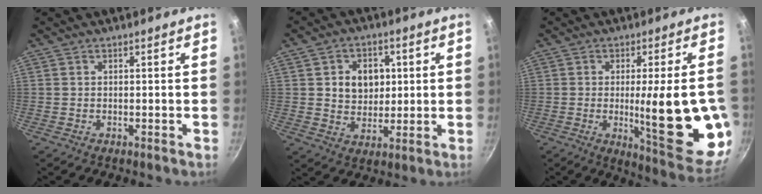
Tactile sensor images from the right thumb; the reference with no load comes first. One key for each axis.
{"total": 8.5, "fx": 1.6, "fy": 6.8, "fz": 4.8, "tx": -0.047, "ty": -0.006, "tz": 0.027}
{"total": 20.4, "fx": -2.5, "fy": 4.7, "fz": 19.7, "tx": -0.249, "ty": -0.021, "tz": -0.025}